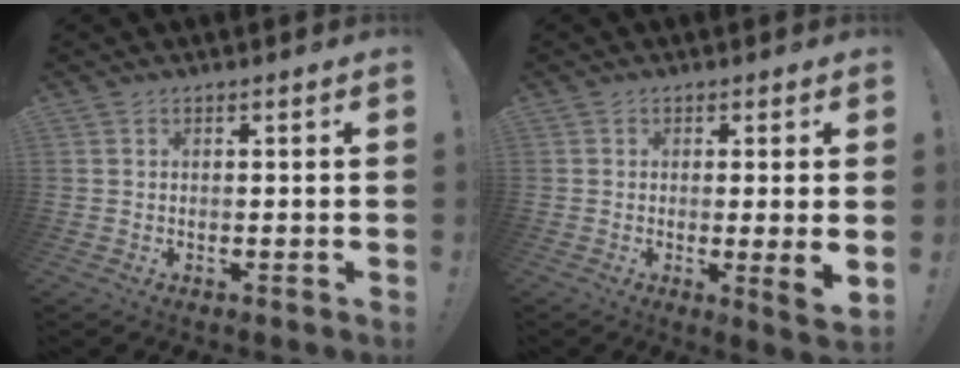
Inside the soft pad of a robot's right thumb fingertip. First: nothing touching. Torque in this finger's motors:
{"motor_torque": [-0.08, -0.16, -0.14, -0.06, 0.15]}